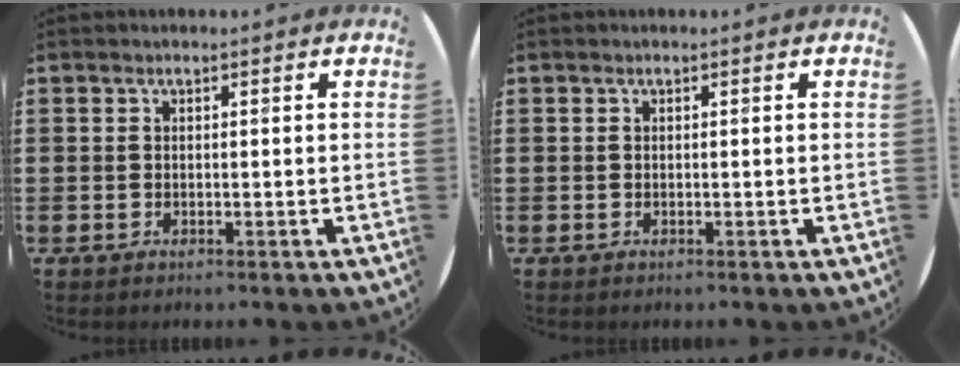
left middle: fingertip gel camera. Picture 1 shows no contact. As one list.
[{"total": 0.0}]